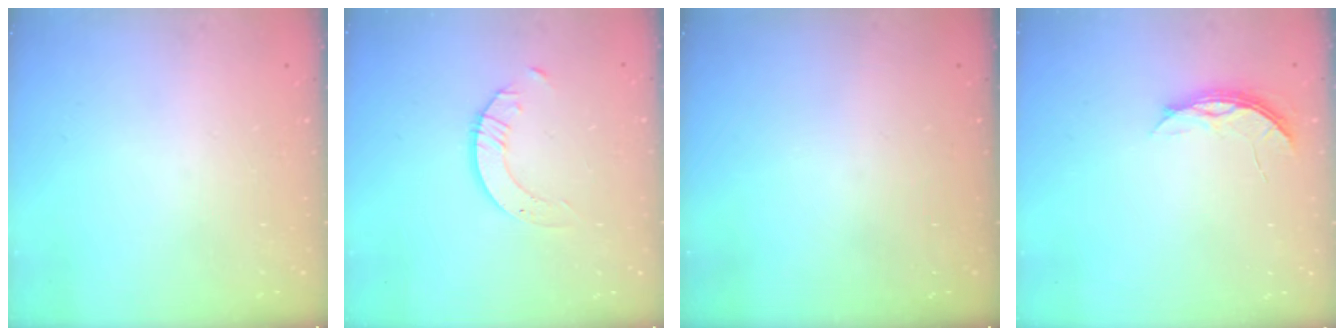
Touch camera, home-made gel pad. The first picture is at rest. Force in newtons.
{"total": 2.1, "press": 2.1, "slide": 0.2}
{"total": 0.0}
{"total": 4.4, "press": 4.4, "slide": 0.4}